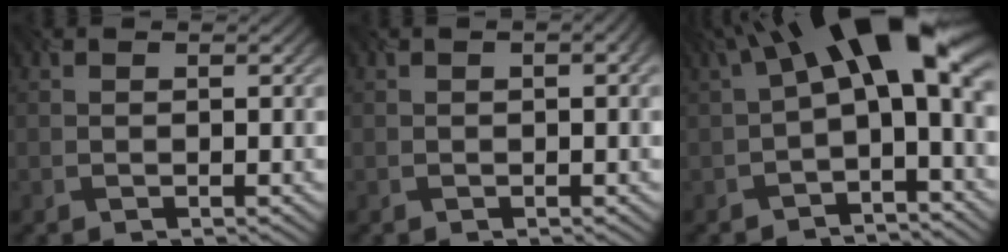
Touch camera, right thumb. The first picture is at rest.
{"total": 2.2, "force": [0.4, 0.9, 2.0], "torque": [-0.017, 0.005, -0.002]}
{"total": 13.3, "force": [2.1, 5.4, 12.0], "torque": [-0.186, 0.016, 0.030]}